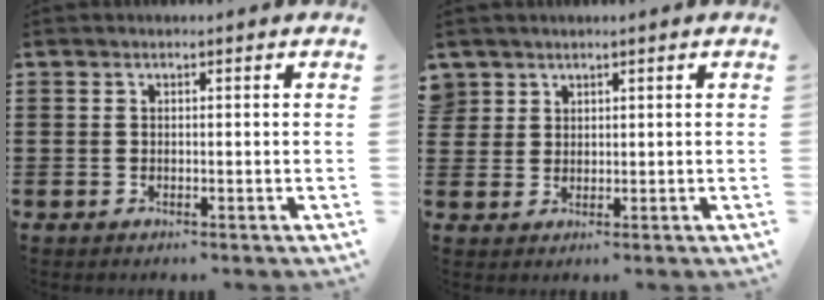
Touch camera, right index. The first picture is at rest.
{"total": 2.5, "force": [1.7, 1.8, -0.1], "torque": [-0.007, 0.007, 0.034]}